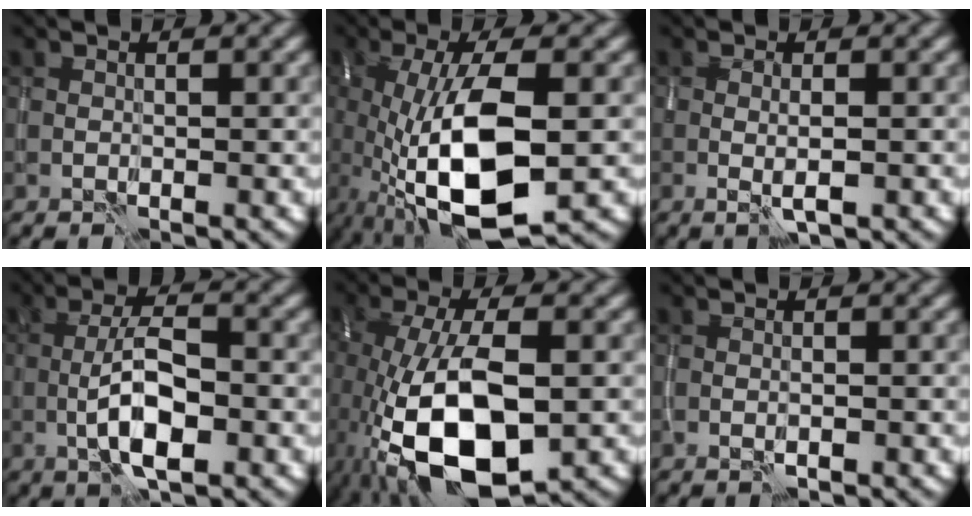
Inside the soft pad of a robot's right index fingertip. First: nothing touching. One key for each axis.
{"total": 11.3, "fx": -2.0, "fy": 4.2, "fz": 10.3, "tx": -0.201, "ty": -0.011, "tz": -0.031}
{"total": 1.7, "fx": -0.3, "fy": 0.2, "fz": 1.6, "tx": -0.029, "ty": -0.002, "tz": -0.003}
{"total": 5.5, "fx": -1.8, "fy": 1.8, "fz": 4.9, "tx": -0.089, "ty": 0.008, "tz": -0.037}
{"total": 13.3, "fx": -3.8, "fy": 6.2, "fz": 11.2, "tx": -0.219, "ty": -0.017, "tz": -0.062}
{"total": 0.7, "fx": -0.3, "fy": 0.2, "fz": 0.6, "tx": -0.010, "ty": -0.002, "tz": -0.004}